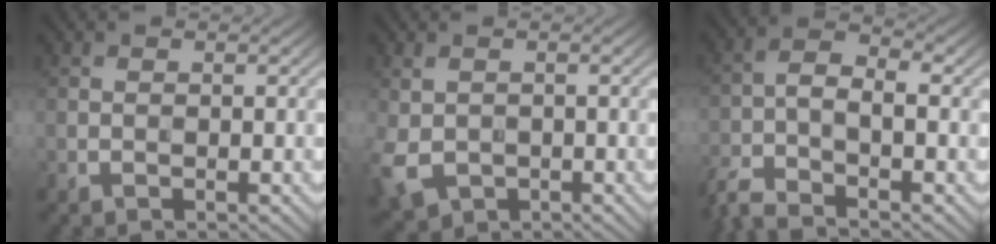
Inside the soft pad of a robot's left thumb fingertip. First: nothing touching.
{"total": 4.8, "force": [-1.3, 3.6, 2.9], "torque": [-0.083, -0.017, -0.024]}
{"total": 5.6, "force": [-4.0, 1.3, 3.6], "torque": [-0.077, -0.007, -0.094]}